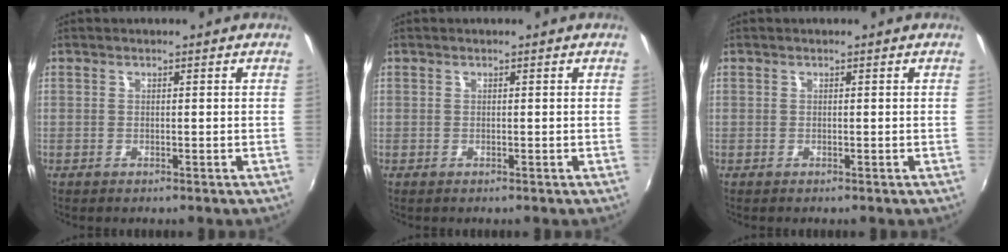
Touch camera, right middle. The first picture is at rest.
{"total": 0.0}
{"total": 0.0}